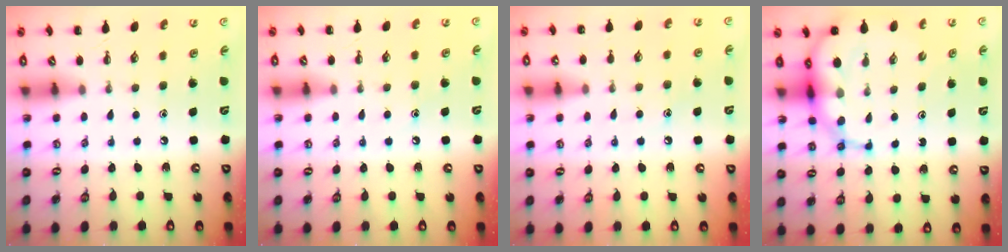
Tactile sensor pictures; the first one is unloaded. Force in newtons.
{"total": 6.3, "press": 6.0, "slide": 1.8}
{"total": 7.4, "press": 7.2, "slide": 1.8}
{"total": 11.8, "press": 11.2, "slide": 3.5}